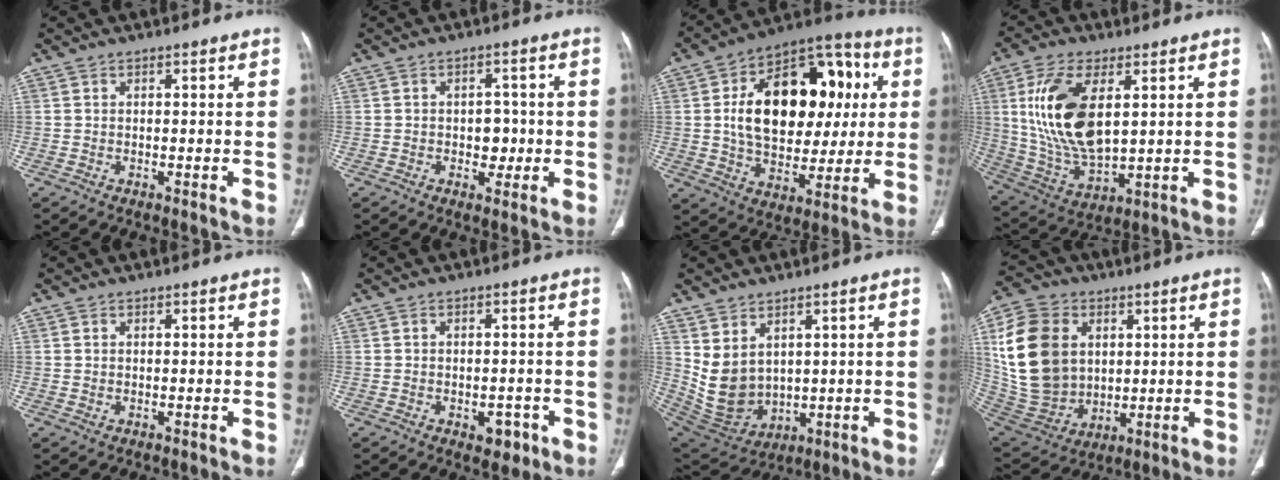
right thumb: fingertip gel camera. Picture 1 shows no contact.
{"total": 4.2, "force": [-0.6, 3.1, 2.7], "torque": [-0.010, 0.006, -0.007]}
{"total": 26.2, "force": [4.1, 16.4, 20.0], "torque": [-0.280, 0.018, 0.066]}
{"total": 17.5, "force": [4.2, 8.7, 14.6], "torque": [-0.292, -0.020, 0.091]}
{"total": 0.5, "force": [0.2, 0.4, 0.2], "torque": [-0.003, -0.002, 0.005]}
{"total": 3.9, "force": [-1.7, 2.6, 2.4], "torque": [-0.012, 0.007, -0.017]}
{"total": 10.5, "force": [3.1, 7.5, 6.5], "torque": [-0.111, -0.019, 0.098]}
{"total": 20.4, "force": [4.6, 15.3, 12.6], "torque": [-0.240, -0.011, 0.105]}